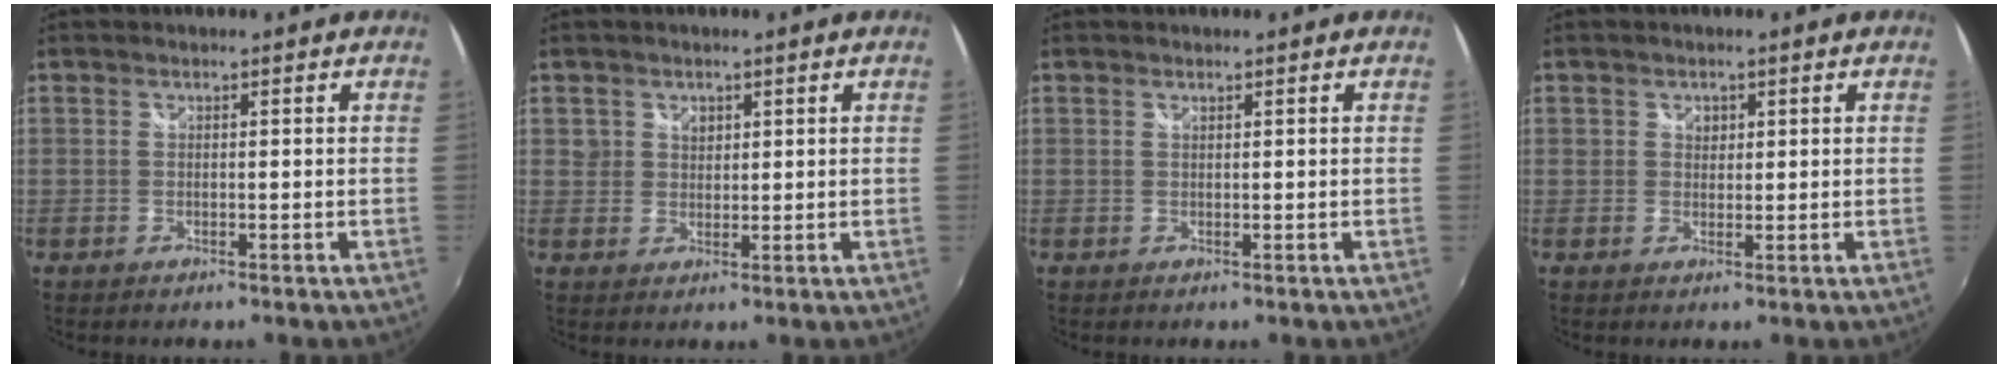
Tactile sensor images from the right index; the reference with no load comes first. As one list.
[{"total": 2.7, "force": [1.2, 2.4, 0.5], "torque": [-0.001, 0.006, 0.021]}, {"total": 0.0}, {"total": 1.9, "force": [0.7, 1.7, 0.5], "torque": [-0.004, 0.004, 0.011]}]